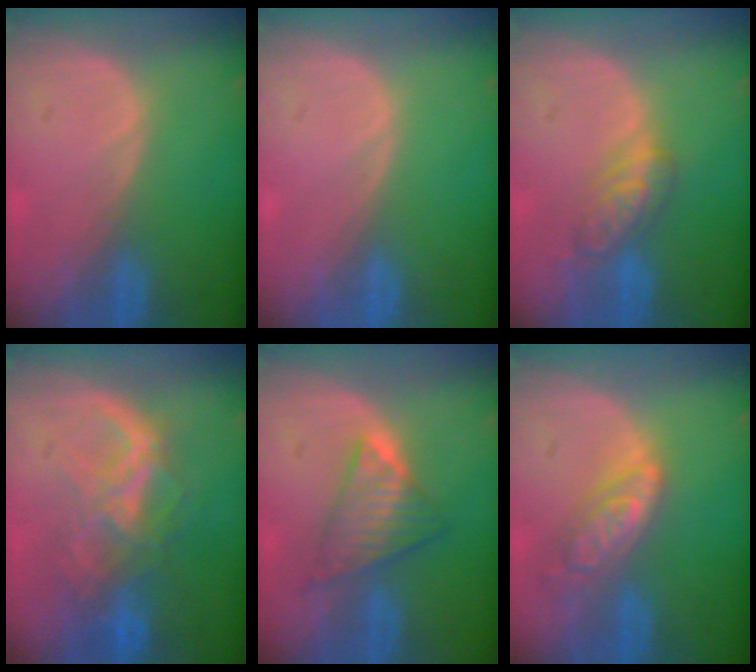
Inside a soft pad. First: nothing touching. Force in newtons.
{"total": 0.0}
{"total": 5.2, "press": 5.1, "slide": 0.8}
{"total": 8.7, "press": 7.6, "slide": 4.4}
{"total": 6.1, "press": 6.0, "slide": 1.0}
{"total": 6.3, "press": 5.6, "slide": 2.9}